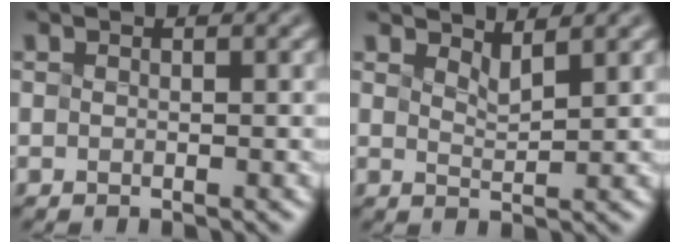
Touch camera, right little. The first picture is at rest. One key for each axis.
{"total": 1.3, "fx": 1.3, "fy": -0.3, "fz": 0.0, "tx": -0.004, "ty": 0.007, "tz": 0.040}